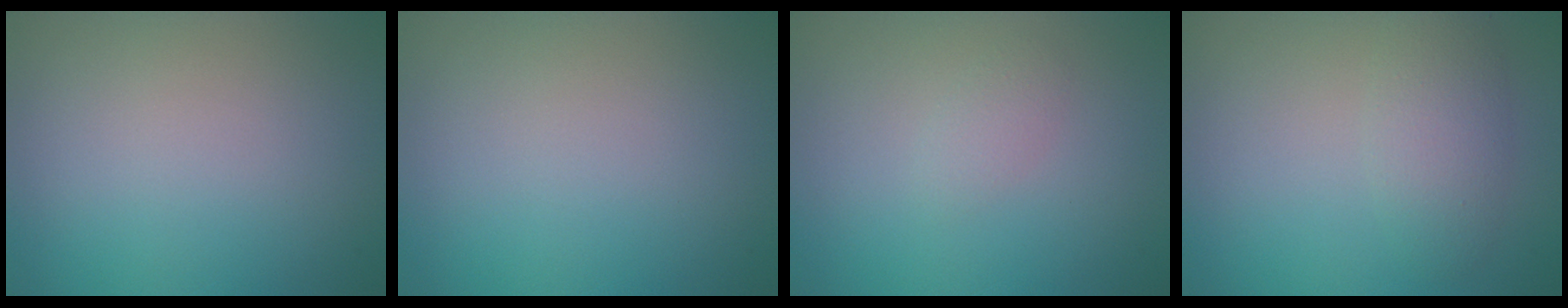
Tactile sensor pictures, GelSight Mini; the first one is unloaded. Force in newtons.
{"total": 0.0}
{"total": 1.0, "press": 1.0, "slide": 0.1}
{"total": 2.7, "press": 2.7, "slide": 0.1}